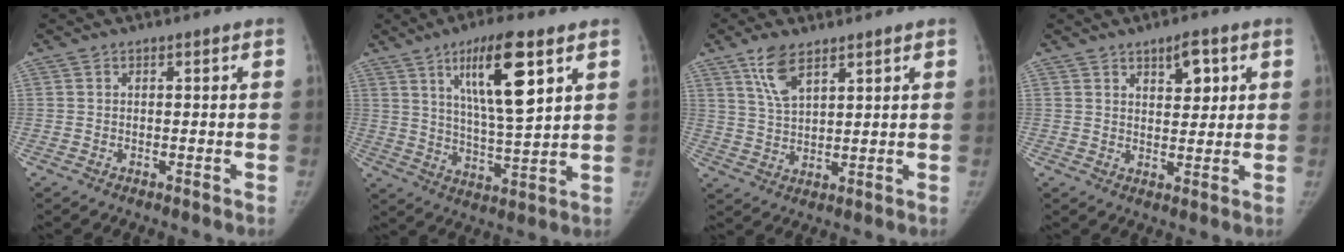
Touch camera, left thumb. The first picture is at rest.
{"total": 14.8, "force": [6.8, 3.3, 12.7], "torque": [-0.205, -0.038, 0.119]}
{"total": 6.9, "force": [4.4, 2.7, 4.5], "torque": [-0.080, -0.019, 0.088]}
{"total": 5.4, "force": [2.6, 2.8, 3.8], "torque": [-0.036, -0.014, 0.039]}